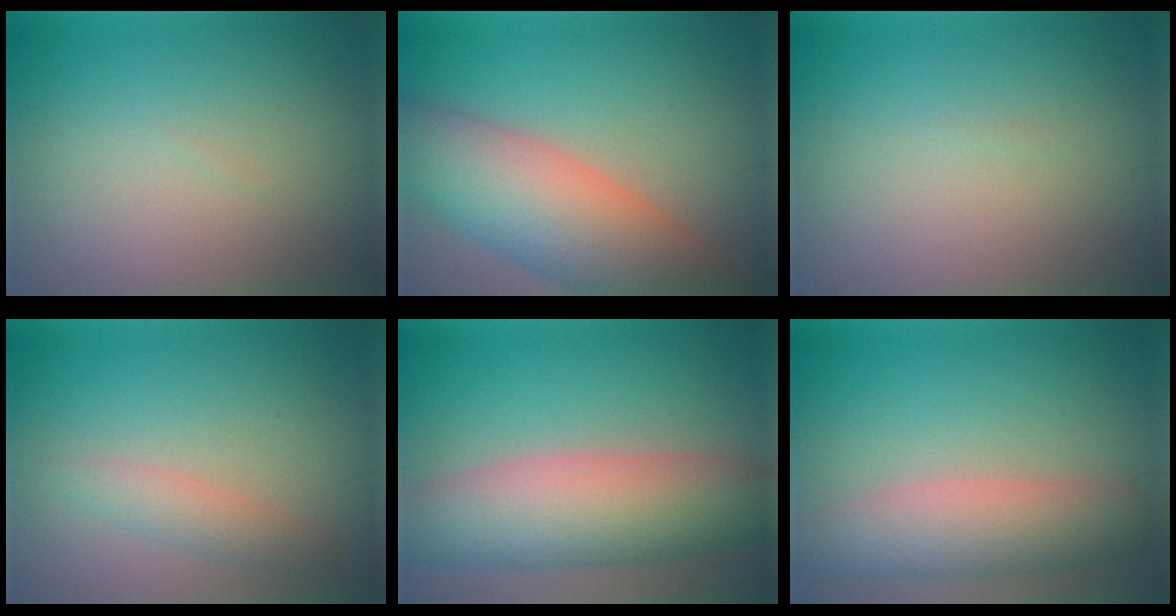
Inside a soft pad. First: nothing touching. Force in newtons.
{"total": 9.9, "press": 9.9, "slide": 0.4}
{"total": 0.0}
{"total": 1.3, "press": 1.3, "slide": 0.3}
{"total": 8.9, "press": 8.9, "slide": 0.5}
{"total": 5.2, "press": 5.2, "slide": 0.4}